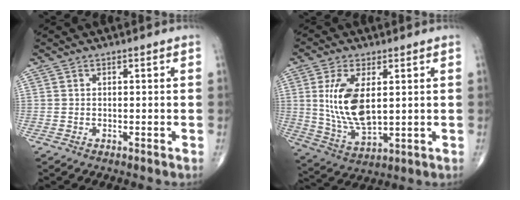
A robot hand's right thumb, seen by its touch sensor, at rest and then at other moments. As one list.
[{"total": 12.5, "force": [2.2, 6.1, 10.8], "torque": [-0.212, -0.017, 0.055]}]